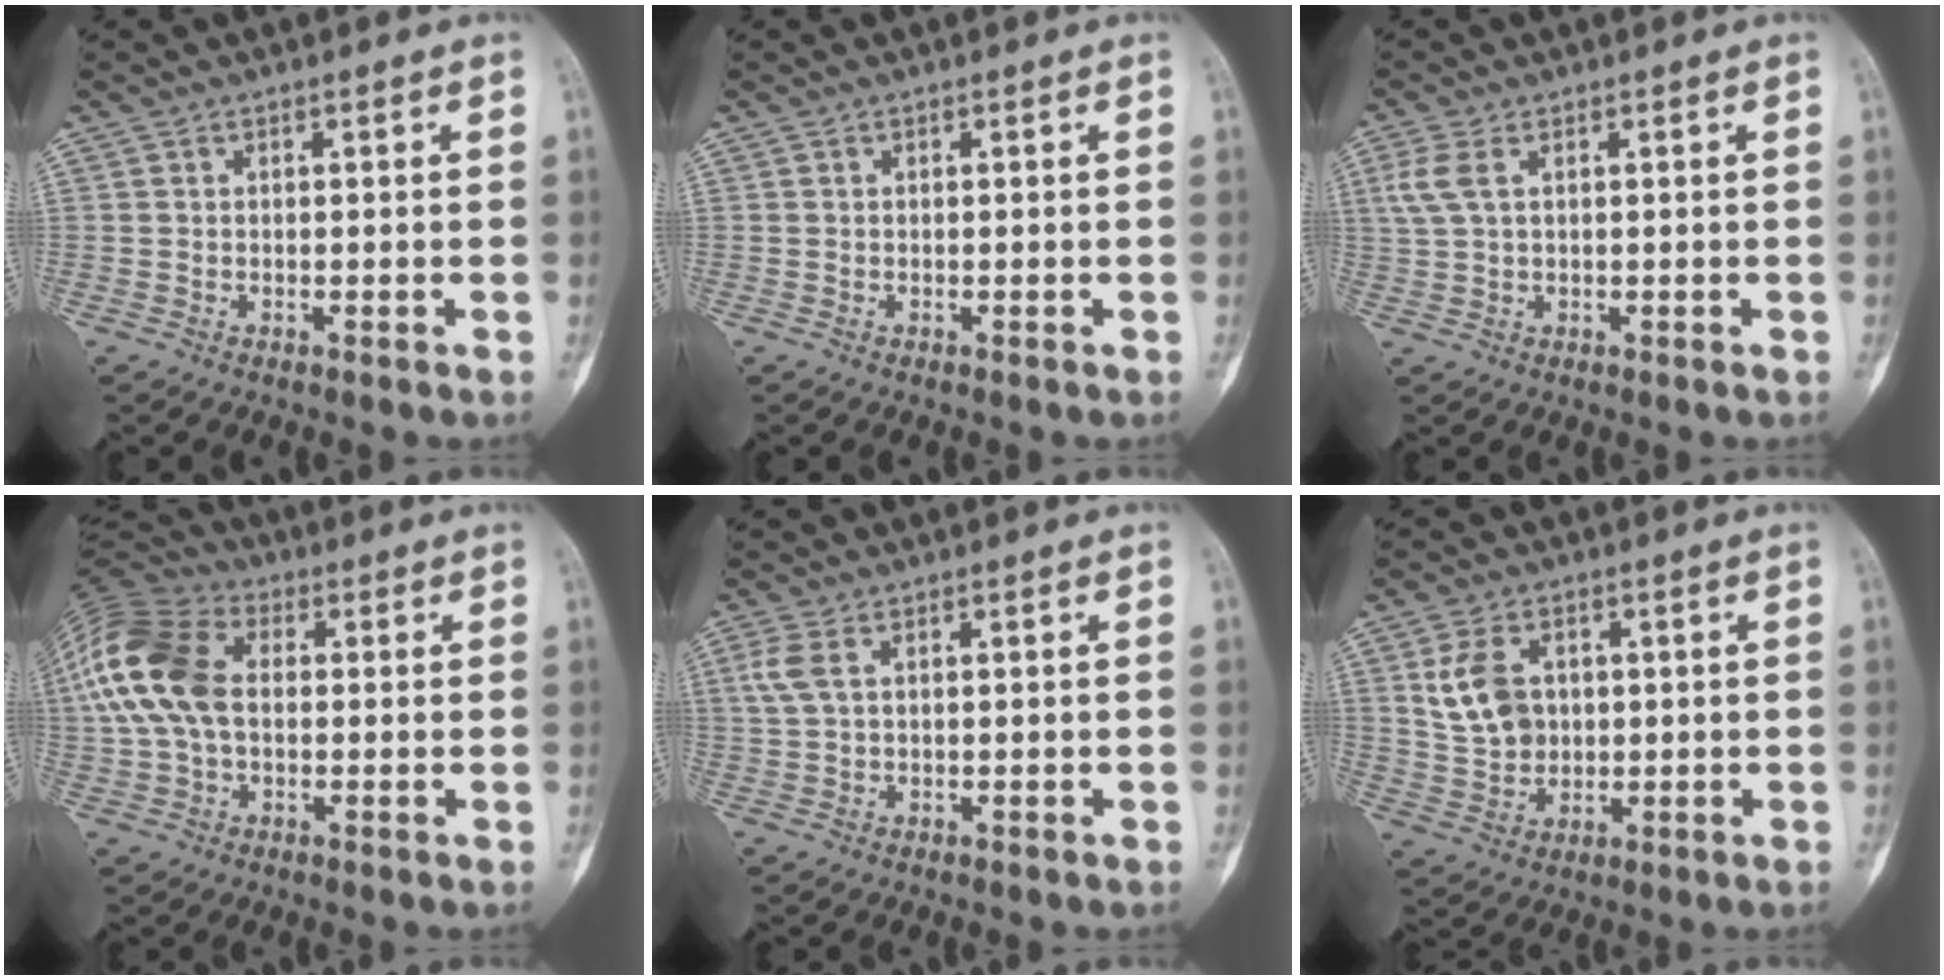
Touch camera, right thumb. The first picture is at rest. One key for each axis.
{"total": 0.0}
{"total": 4.0, "fx": 1.4, "fy": 2.0, "fz": 3.2, "tx": -0.093, "ty": 0.011, "tz": 0.032}
{"total": 16.6, "fx": 1.5, "fy": 10.9, "fz": 12.4, "tx": -0.268, "ty": 0.029, "tz": 0.021}
{"total": 3.6, "fx": 1.2, "fy": 1.8, "fz": 2.8, "tx": -0.085, "ty": 0.011, "tz": 0.027}
{"total": 8.8, "fx": 2.1, "fy": 6.5, "fz": 5.6, "tx": -0.094, "ty": -0.003, "tz": 0.050}